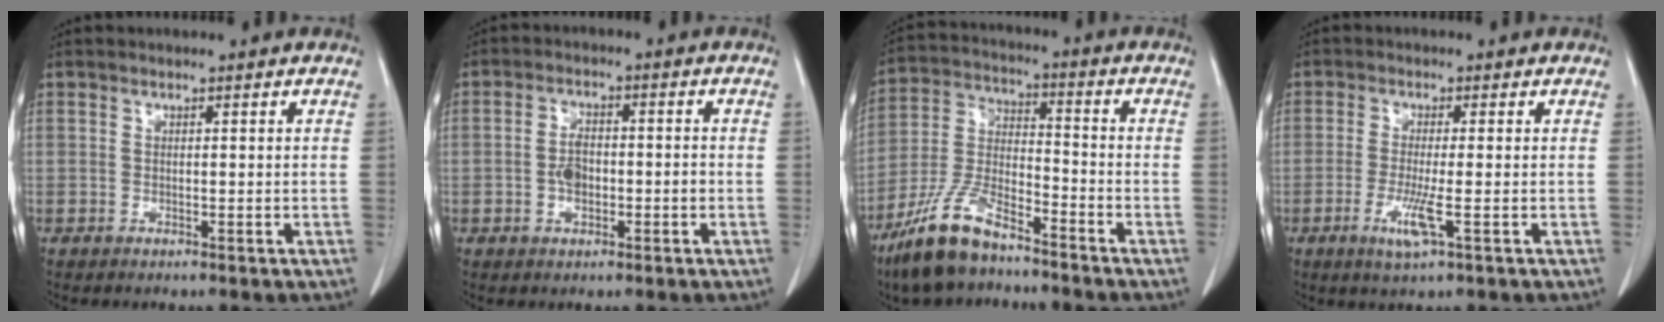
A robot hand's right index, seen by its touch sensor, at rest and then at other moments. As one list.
[{"total": 4.2, "force": [-1.0, 2.1, 3.5], "torque": [-0.076, 0.009, -0.017]}, {"total": 11.5, "force": [-8.5, 3.3, 6.9], "torque": [-0.151, -0.007, -0.166]}, {"total": 4.8, "force": [-1.7, 0.0, 4.5], "torque": [-0.094, -0.014, -0.033]}]